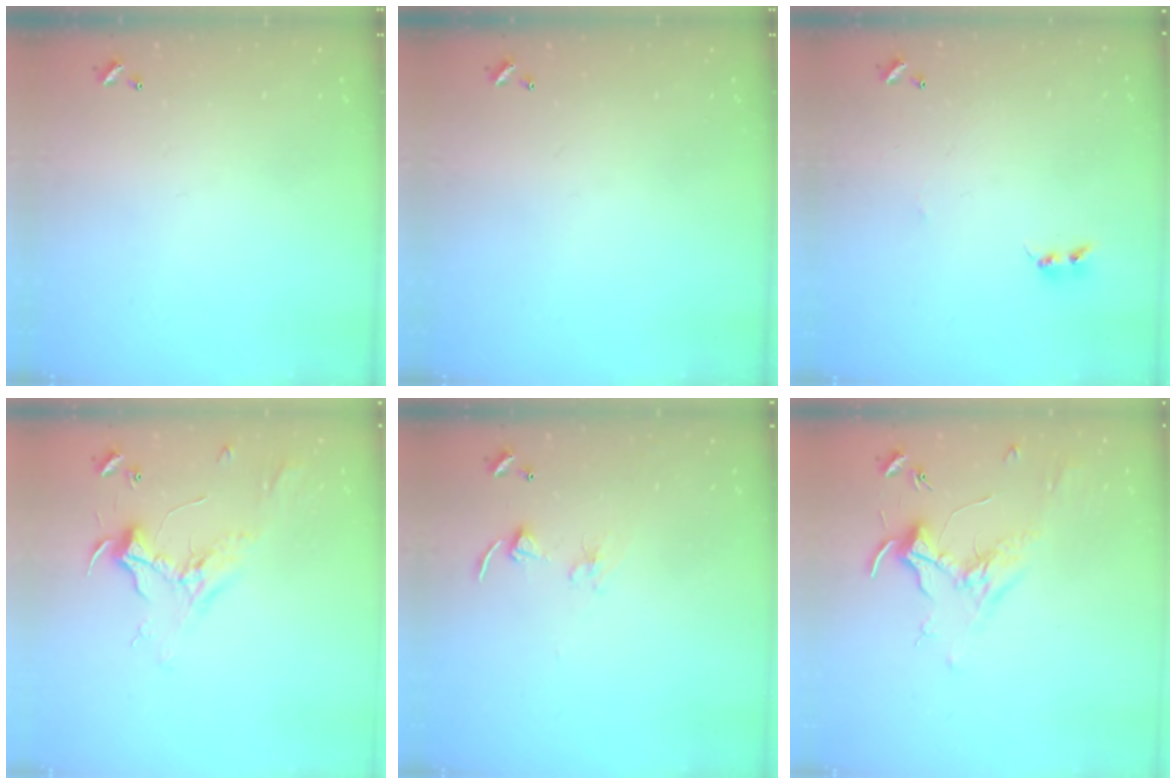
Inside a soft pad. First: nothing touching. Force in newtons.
{"total": 0.0}
{"total": 2.5, "press": 2.5, "slide": 0.4}
{"total": 2.3, "press": 2.2, "slide": 0.7}
{"total": 2.7, "press": 2.7, "slide": 0.2}
{"total": 1.7, "press": 1.6, "slide": 0.7}